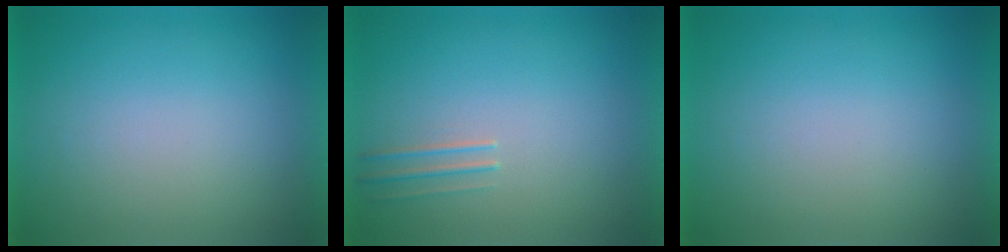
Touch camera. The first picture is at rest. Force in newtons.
{"total": 1.2}
{"total": 1.0}